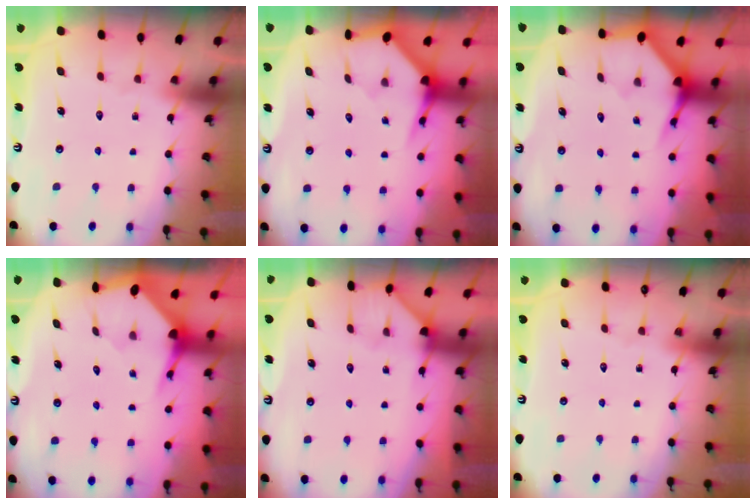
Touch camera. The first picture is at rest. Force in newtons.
{"total": 4.1, "press": 4.1, "slide": 0.4}
{"total": 3.7, "press": 3.7, "slide": 0.2}
{"total": 3.5, "press": 3.5, "slide": 0.5}
{"total": 2.0, "press": 2.0, "slide": 0.1}
{"total": 0.0}